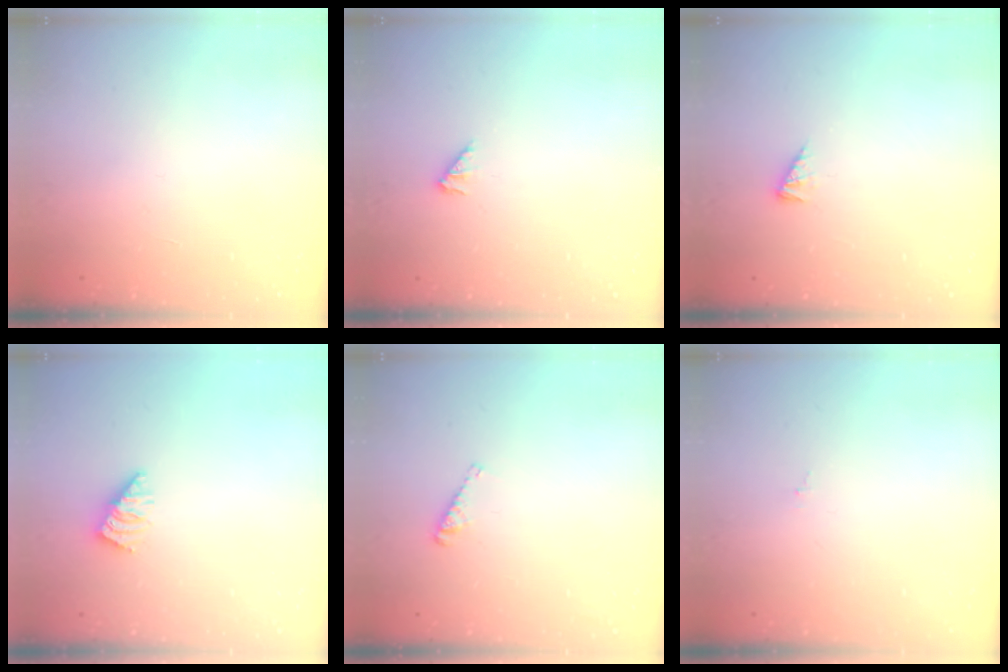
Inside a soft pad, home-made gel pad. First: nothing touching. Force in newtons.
{"total": 2.2, "press": 2.1, "slide": 0.5}
{"total": 2.9, "press": 2.9, "slide": 0.4}
{"total": 2.6, "press": 2.5, "slide": 0.4}
{"total": 3.3, "press": 3.3, "slide": 0.1}
{"total": 0.0}